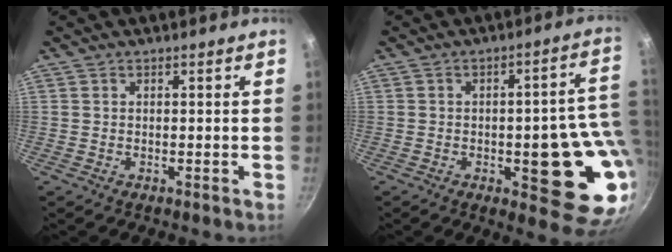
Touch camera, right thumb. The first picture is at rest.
{"total": 17.7, "force": [-1.9, 7.0, 16.1], "torque": [-0.132, 0.002, -0.024]}